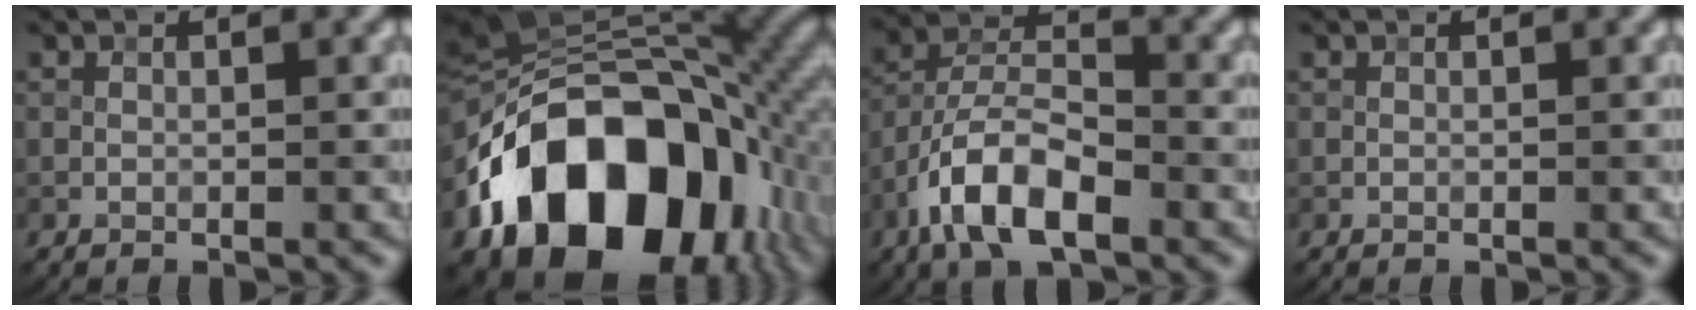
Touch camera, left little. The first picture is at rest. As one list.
[{"total": 17.8, "force": [-6.1, 12.0, 11.7], "torque": [-0.192, -0.010, -0.104]}, {"total": 7.8, "force": [-4.1, 3.4, 5.7], "torque": [-0.098, 0.009, -0.084]}, {"total": 0.0}]